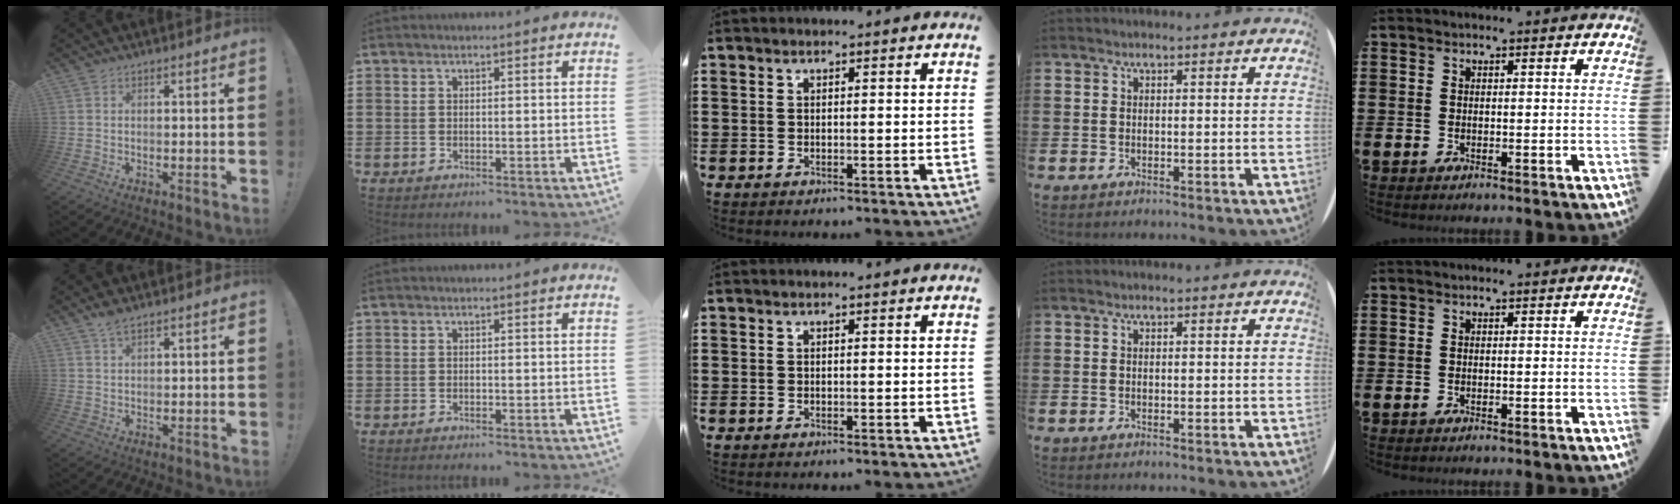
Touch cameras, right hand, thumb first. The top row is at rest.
{"thumb": {"total": 3.2, "force": [2.2, 1.0, 2.1], "torque": [-0.033, -0.009, 0.038]}}